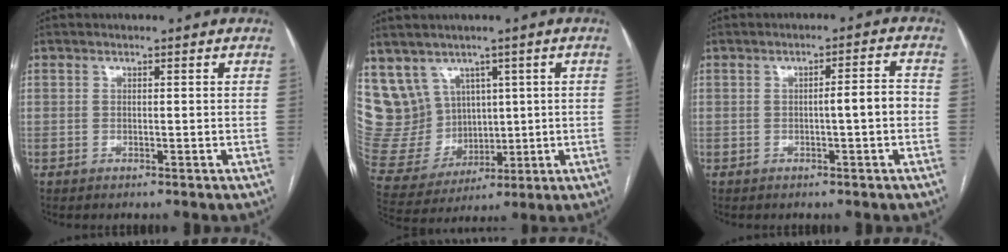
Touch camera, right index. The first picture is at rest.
{"total": 12.6, "force": [6.1, 10.8, 2.4], "torque": [-0.073, 0.061, 0.157]}
{"total": 3.7, "force": [-0.7, 0.1, 3.7], "torque": [-0.050, 0.010, -0.011]}